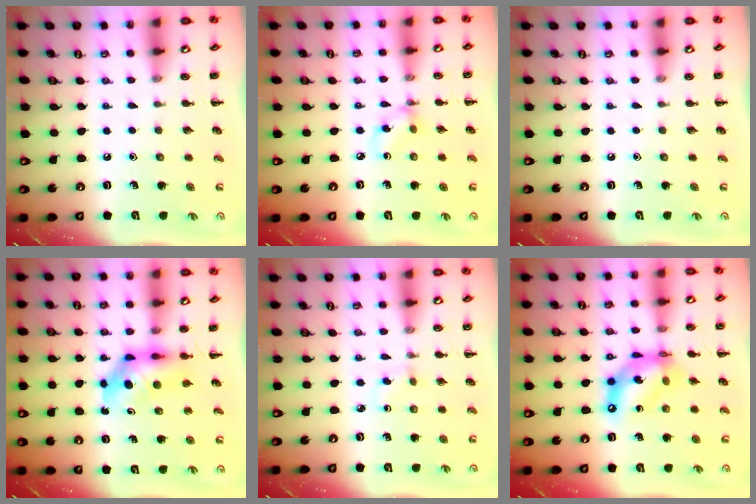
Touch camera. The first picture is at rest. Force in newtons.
{"total": 3.7, "press": 3.7, "slide": 0.4}
{"total": 0.0}
{"total": 5.2, "press": 5.1, "slide": 0.8}
{"total": 1.8, "press": 1.6, "slide": 0.8}
{"total": 12.7, "press": 12.3, "slide": 3.2}